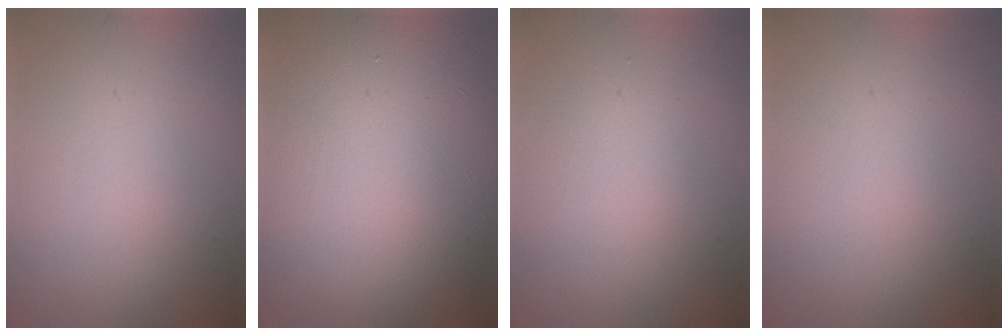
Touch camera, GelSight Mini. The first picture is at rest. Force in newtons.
{"total": 15.0, "press": 15.0, "slide": 0.9}
{"total": 1.6, "press": 1.6, "slide": 0.1}
{"total": 0.0}